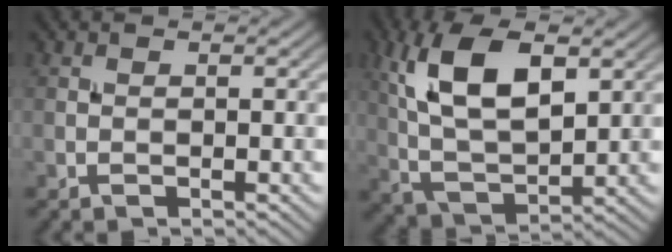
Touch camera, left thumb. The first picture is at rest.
{"total": 11.9, "force": [4.2, 5.8, 9.5], "torque": [-0.206, 0.007, 0.084]}